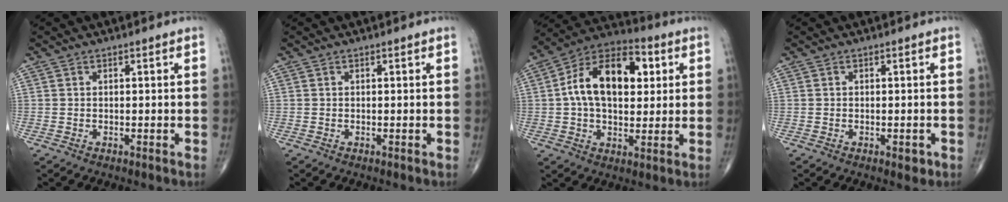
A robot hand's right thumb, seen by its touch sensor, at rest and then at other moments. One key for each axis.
{"total": 0.0}
{"total": 17.8, "fx": 3.4, "fy": 10.6, "fz": 13.9, "tx": -0.203, "ty": 0.016, "tz": 0.047}
{"total": 1.4, "fx": -0.6, "fy": 0.7, "fz": 1.0, "tx": -0.008, "ty": -0.001, "tz": -0.008}